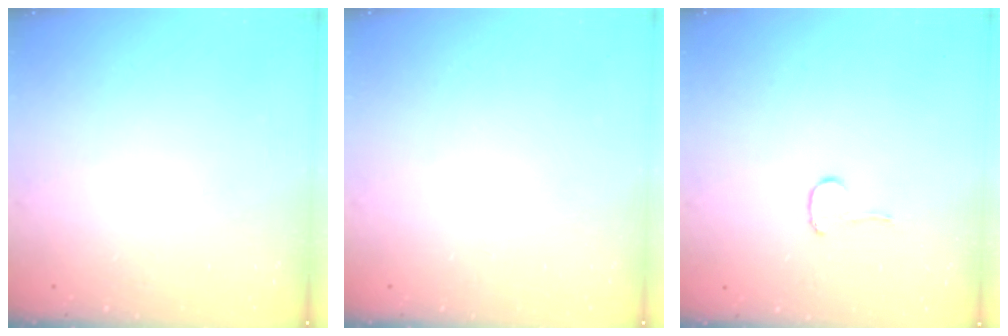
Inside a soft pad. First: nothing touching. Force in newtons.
{"total": 0.0}
{"total": 3.9, "press": 3.9, "slide": 0.3}